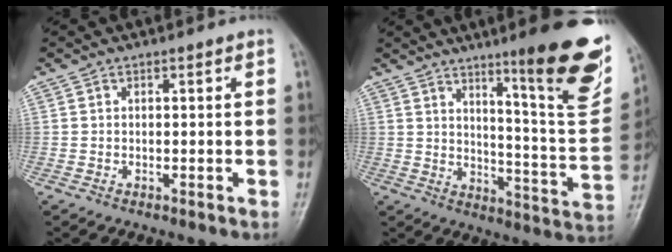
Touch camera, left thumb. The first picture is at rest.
{"total": 19.3, "force": [11.3, 2.5, 15.5], "torque": [-0.169, -0.070, 0.165]}